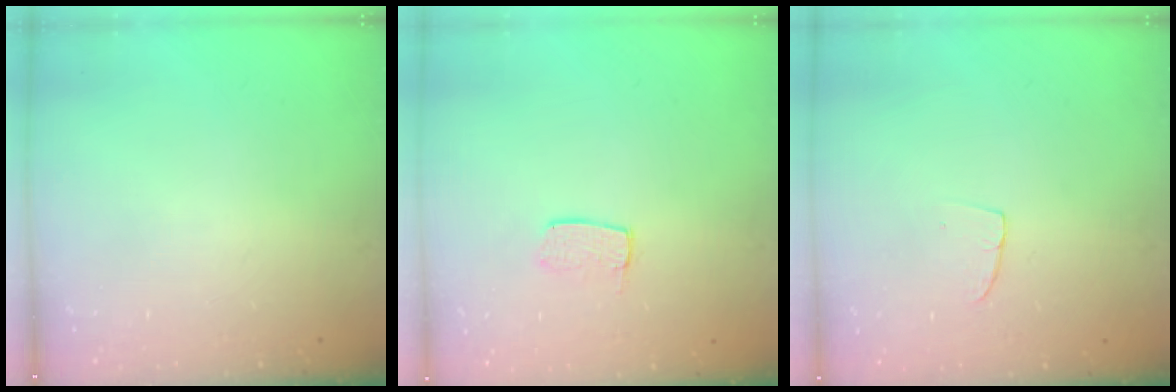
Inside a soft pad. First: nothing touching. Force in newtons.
{"total": 5.2, "press": 5.1, "slide": 0.5}
{"total": 2.9, "press": 2.9, "slide": 0.2}